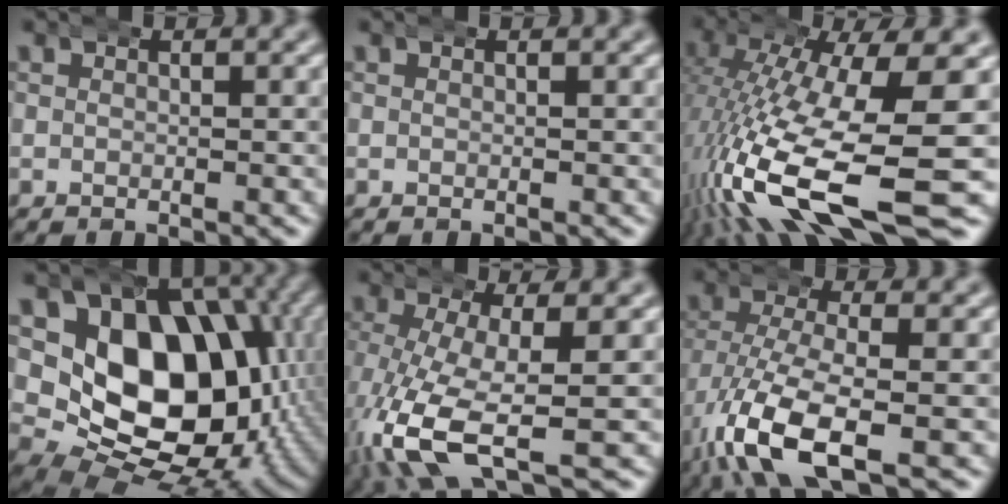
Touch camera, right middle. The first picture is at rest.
{"total": 0.0}
{"total": 12.9, "force": [-5.0, 4.4, 11.1], "torque": [-0.204, -0.039, -0.060]}
{"total": 24.4, "force": [0.1, 18.2, 16.2], "torque": [-0.292, -0.058, 0.013]}
{"total": 7.6, "force": [-2.3, 2.8, 6.6], "torque": [-0.149, -0.041, -0.019]}
{"total": 7.6, "force": [-2.8, 3.0, 6.4], "torque": [-0.146, -0.032, -0.031]}